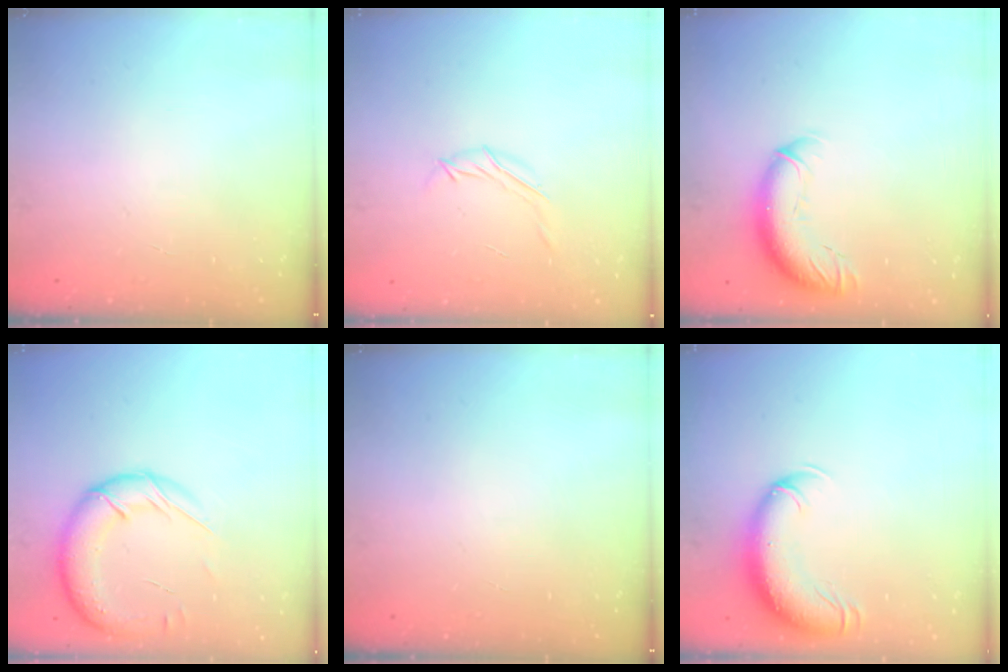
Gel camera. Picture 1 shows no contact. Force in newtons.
{"total": 4.5, "press": 4.4, "slide": 0.9}
{"total": 12.0, "press": 11.7, "slide": 3.0}
{"total": 18.0, "press": 17.4, "slide": 4.4}
{"total": 0.0}
{"total": 10.6, "press": 10.3, "slide": 2.5}